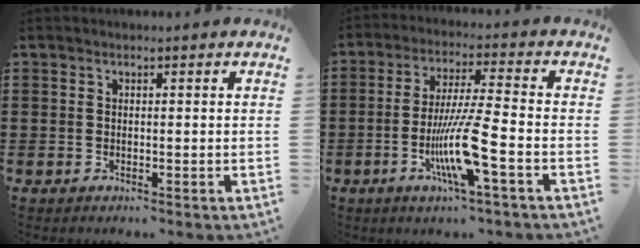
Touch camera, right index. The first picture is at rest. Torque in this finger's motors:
{"motor_torque": [2.14, 0.00, 0.33, 0.21]}